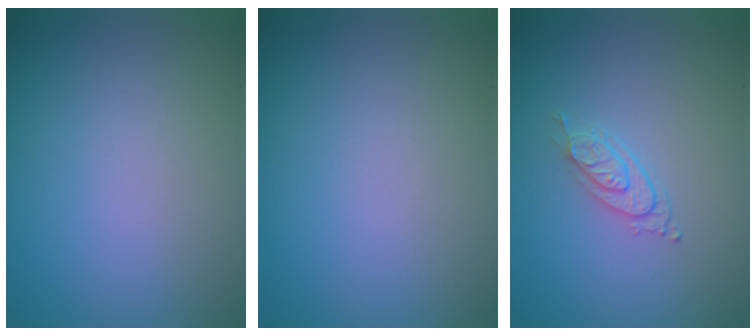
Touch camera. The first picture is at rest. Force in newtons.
{"total": 0.0}
{"total": 2.0, "press": 1.4, "slide": 1.4}